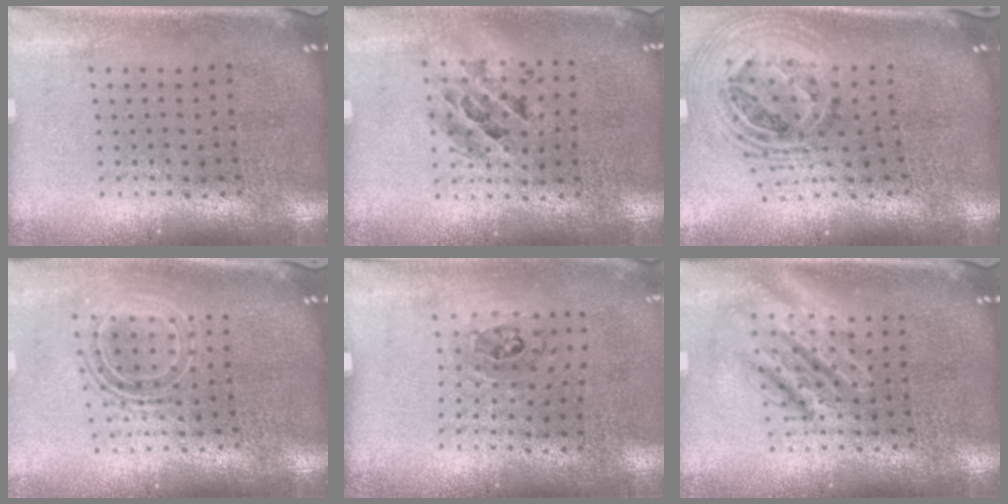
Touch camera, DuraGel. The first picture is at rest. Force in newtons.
{"total": 1.2, "press": 1.1, "slide": 0.4}
{"total": 1.9, "press": 1.5, "slide": 1.1}
{"total": 1.7, "press": 1.2, "slide": 1.1}
{"total": 1.1, "press": 0.7, "slide": 0.8}
{"total": 2.8, "press": 2.8, "slide": 0.3}